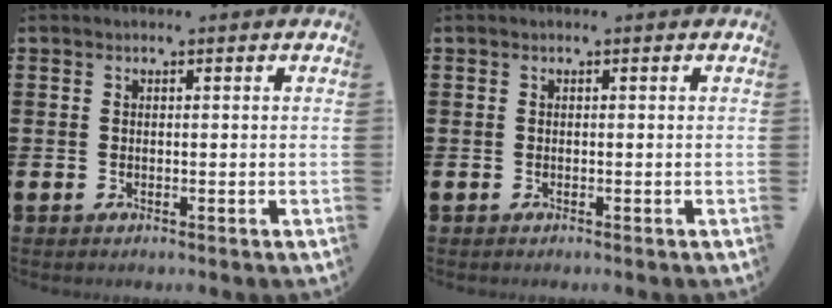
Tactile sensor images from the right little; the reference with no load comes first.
{"total": 0.0}